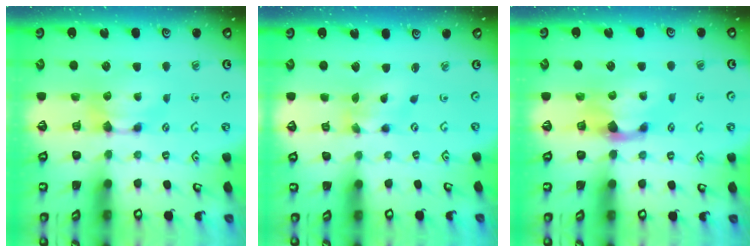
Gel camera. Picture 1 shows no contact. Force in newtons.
{"total": 2.0, "press": 1.2, "slide": 1.5}
{"total": 2.0, "press": 1.5, "slide": 1.4}